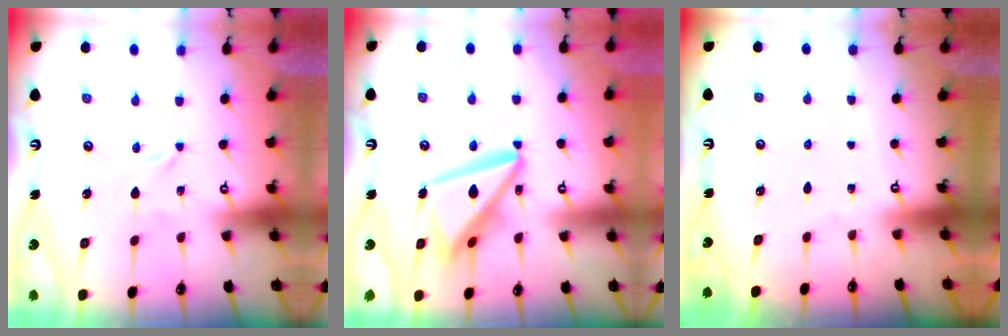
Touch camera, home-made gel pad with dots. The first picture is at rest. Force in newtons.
{"total": 16.6, "press": 16.5, "slide": 1.7}
{"total": 0.0}